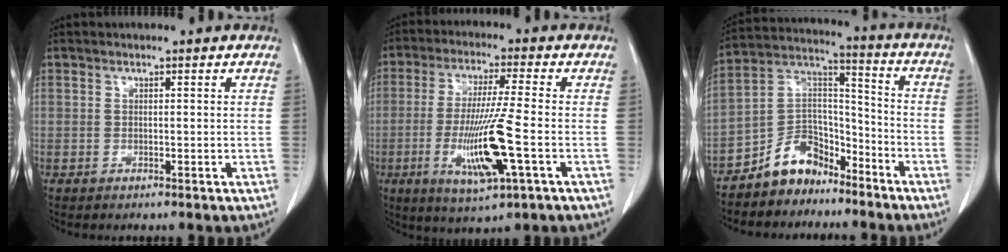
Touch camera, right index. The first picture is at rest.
{"total": 12.1, "force": [-3.3, 0.1, 11.6], "torque": [-0.229, -0.021, -0.060]}
{"total": 9.5, "force": [-7.2, 5.6, 2.6], "torque": [-0.049, 0.052, -0.133]}